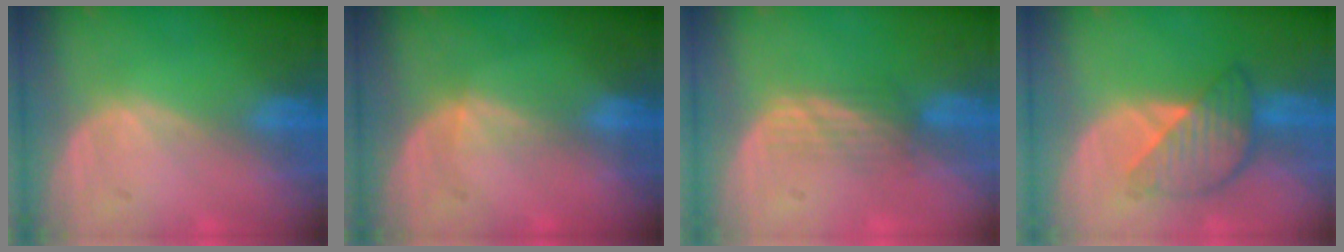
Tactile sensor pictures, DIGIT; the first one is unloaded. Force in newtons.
{"total": 1.7, "press": 1.3, "slide": 1.1}
{"total": 2.9, "press": 2.6, "slide": 1.3}
{"total": 6.4, "press": 6.4, "slide": 0.3}